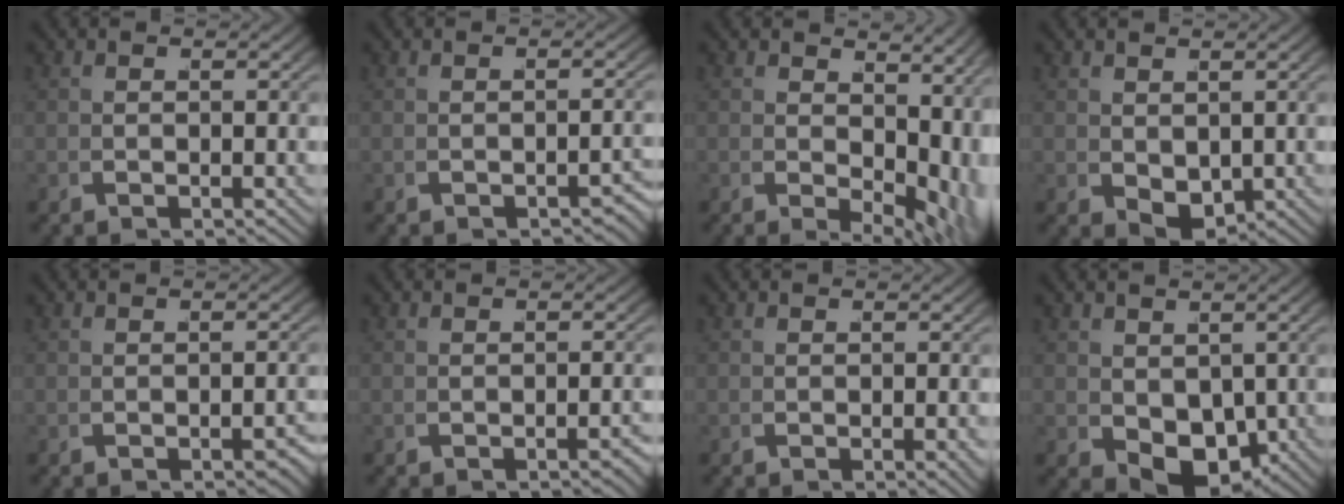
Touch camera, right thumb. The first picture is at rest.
{"total": 1.9, "force": [-1.6, 0.4, 0.8], "torque": [-0.016, -0.002, -0.021]}
{"total": 6.0, "force": [0.8, 3.5, 4.8], "torque": [-0.062, -0.031, 0.035]}
{"total": 2.8, "force": [0.4, 1.9, 2.0], "torque": [-0.039, -0.019, 0.028]}
{"total": 1.3, "force": [-0.9, 0.4, 0.8], "torque": [-0.014, -0.001, -0.011]}
{"total": 1.1, "force": [-0.7, 0.1, 0.8], "torque": [-0.014, 0.005, -0.010]}
{"total": 0.8, "force": [-0.1, 0.2, 0.7], "torque": [-0.013, 0.000, -0.001]}
{"total": 5.5, "force": [-0.6, 3.8, 4.0], "torque": [-0.078, -0.038, 0.020]}